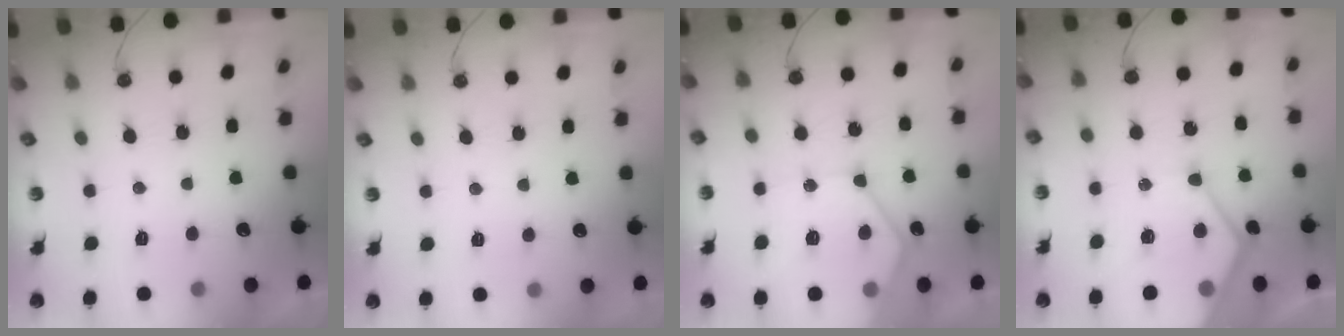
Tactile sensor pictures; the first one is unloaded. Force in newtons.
{"total": 1.9, "press": 1.9, "slide": 0.3}
{"total": 15.5, "press": 15.4, "slide": 1.8}
{"total": 14.7, "press": 14.7, "slide": 1.3}